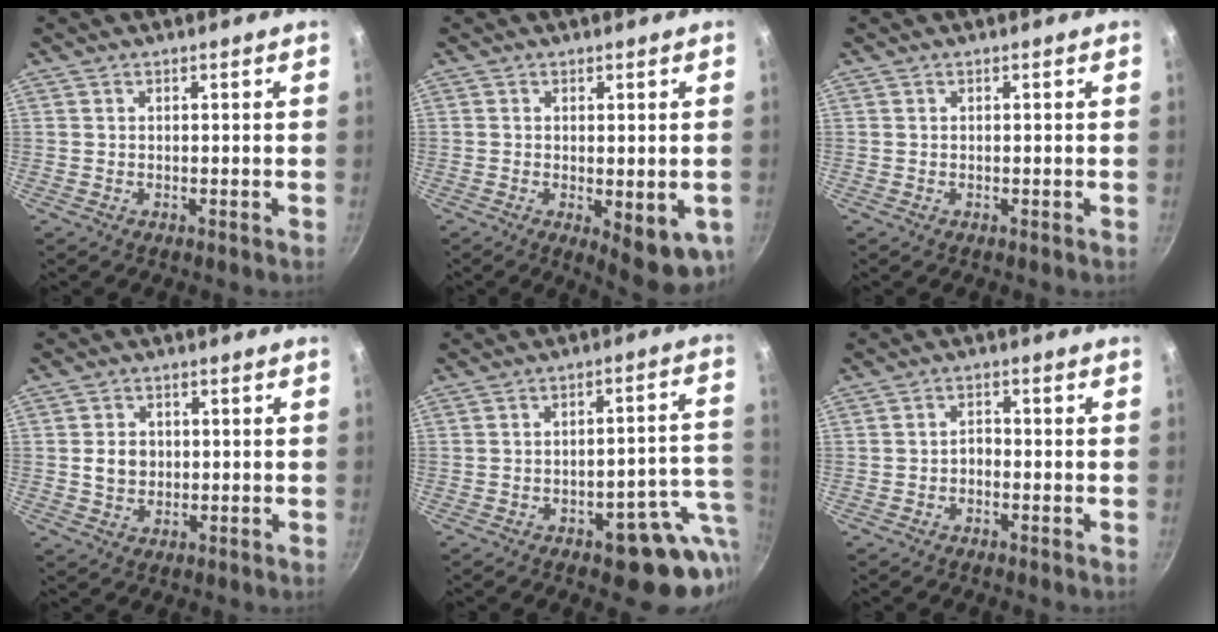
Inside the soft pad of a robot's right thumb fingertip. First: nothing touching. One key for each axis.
{"total": 9.3, "fx": -2.9, "fy": 3.5, "fz": 8.1, "tx": -0.095, "ty": -0.015, "tz": -0.032}
{"total": 0.0}
{"total": 4.4, "fx": 0.1, "fy": 3.7, "fz": 2.4, "tx": -0.025, "ty": 0.002, "tz": 0.004}
{"total": 15.6, "fx": -6.1, "fy": 6.3, "fz": 12.9, "tx": -0.096, "ty": 0.051, "tz": -0.064}
{"total": 2.1, "fx": -0.9, "fy": 1.4, "fz": 1.3, "tx": -0.012, "ty": 0.013, "tz": -0.021}